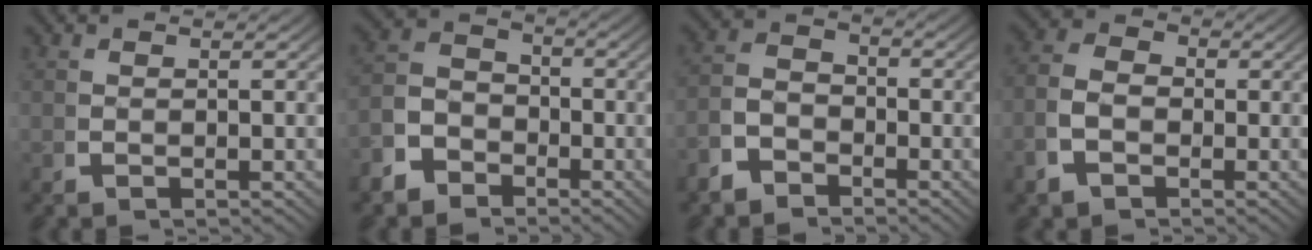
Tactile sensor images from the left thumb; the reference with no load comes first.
{"total": 6.0, "force": [-2.3, 4.9, 2.7], "torque": [-0.033, -0.010, -0.047]}
{"total": 4.0, "force": [-2.0, 2.8, 1.9], "torque": [-0.034, -0.016, -0.035]}
{"total": 4.4, "force": [-0.8, 3.5, 2.6], "torque": [-0.051, -0.010, -0.016]}